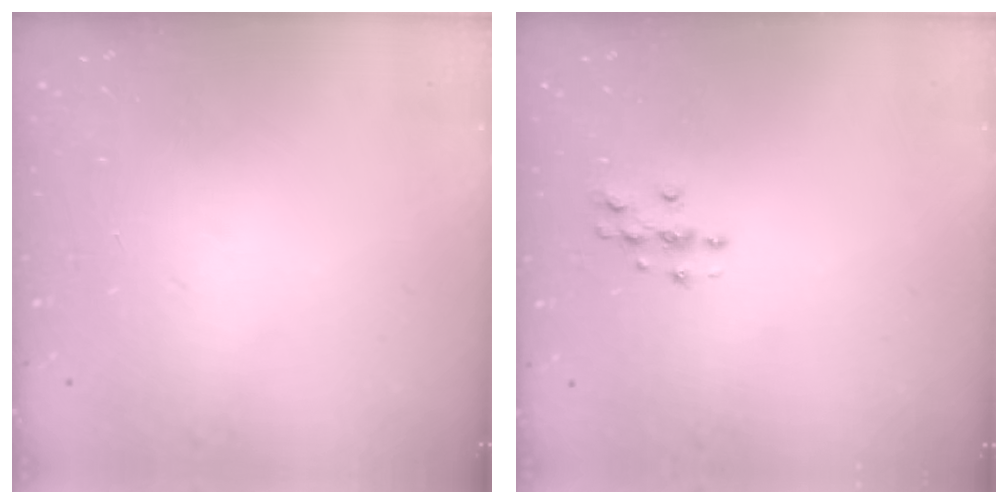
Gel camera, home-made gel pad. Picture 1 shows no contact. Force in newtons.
{"total": 3.8, "press": 3.8, "slide": 0.5}